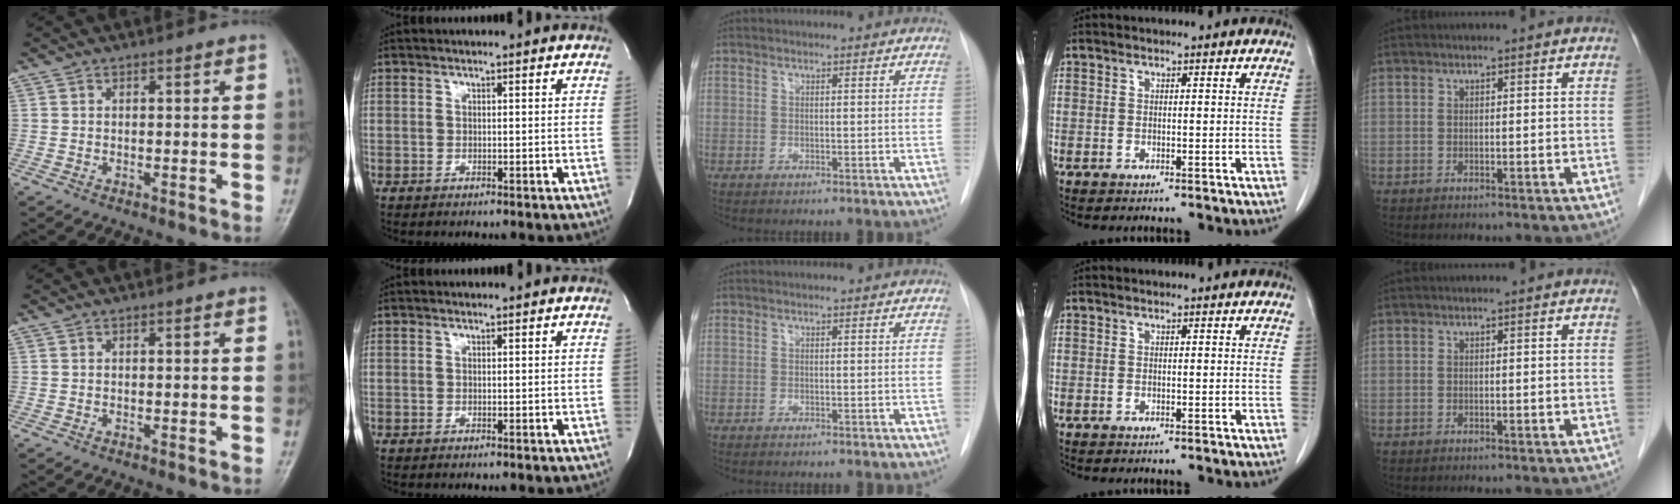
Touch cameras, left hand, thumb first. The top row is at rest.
{}